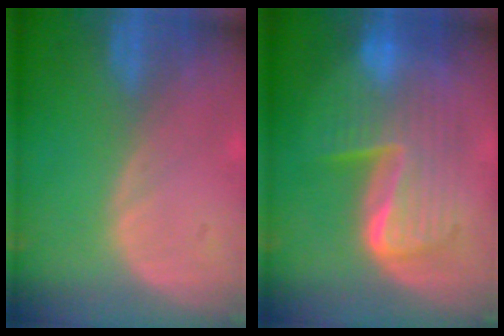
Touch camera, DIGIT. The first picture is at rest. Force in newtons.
{"total": 9.0, "press": 9.0, "slide": 0.6}